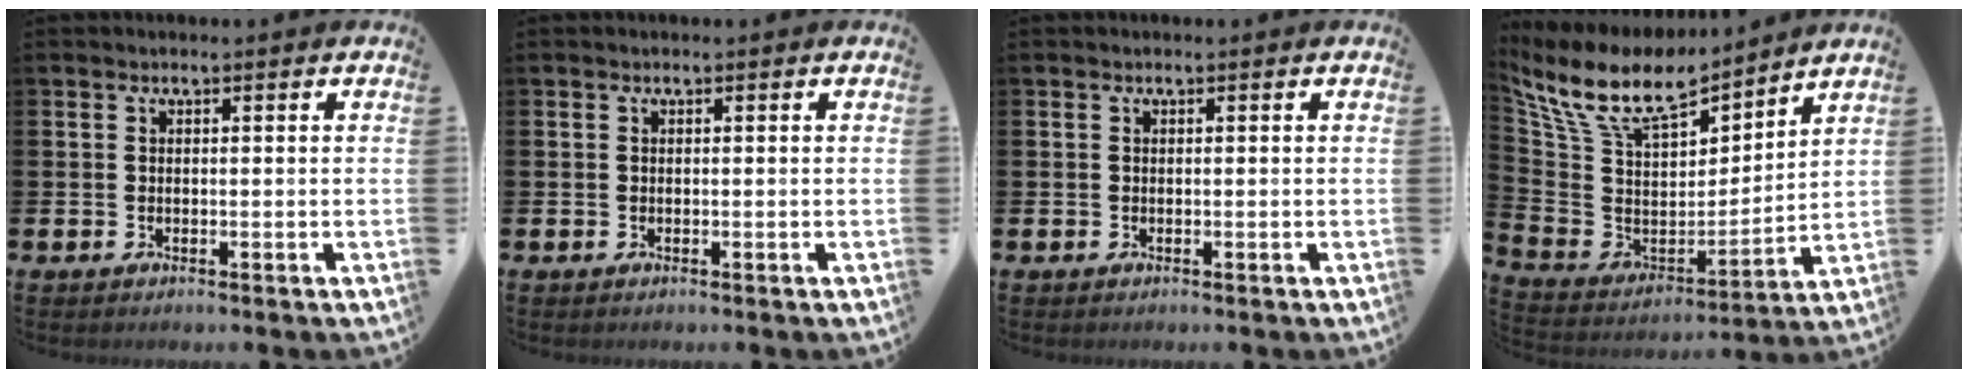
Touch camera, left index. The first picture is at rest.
{"total": 0.0}
{"total": 0.0}
{"total": 10.9, "force": [9.5, 3.8, 3.9], "torque": [-0.133, -0.063, 0.169]}